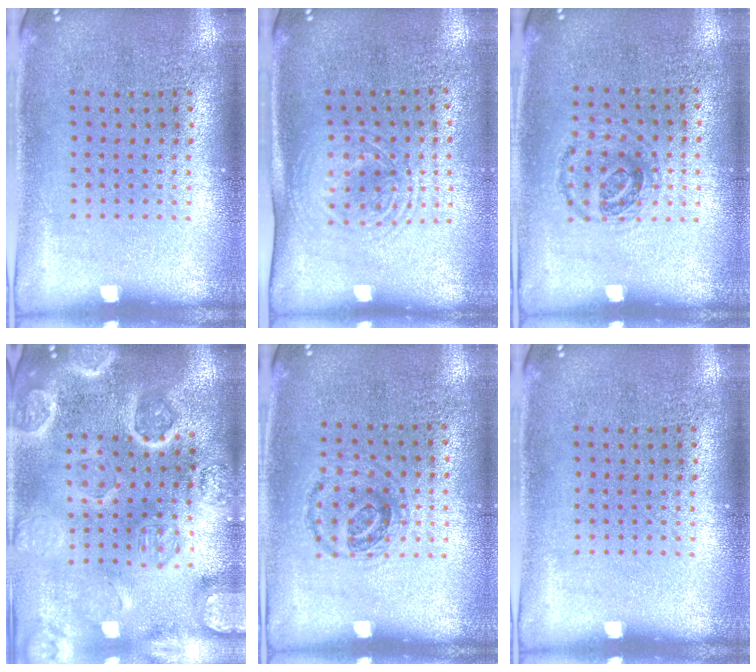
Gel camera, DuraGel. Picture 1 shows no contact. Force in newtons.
{"total": 1.6, "press": 1.3, "slide": 0.9}
{"total": 1.0, "press": 0.9, "slide": 0.3}
{"total": 4.6, "press": 4.1, "slide": 2.0}
{"total": 1.0, "press": 0.9, "slide": 0.3}
{"total": 0.0}